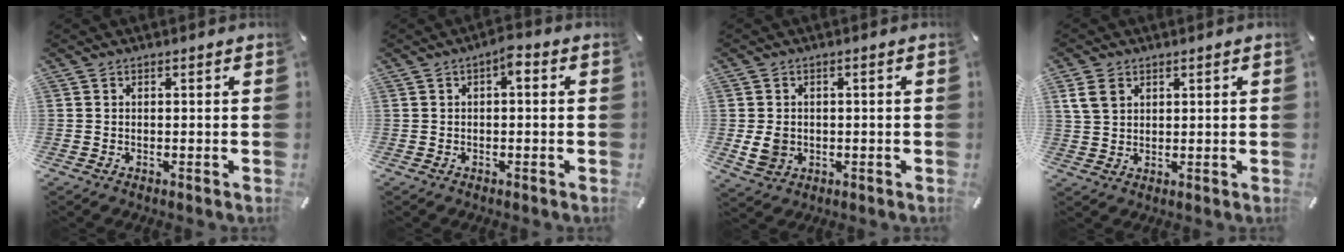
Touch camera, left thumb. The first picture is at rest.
{"total": 2.9, "force": [0.0, 1.3, 2.6], "torque": [-0.046, 0.010, -0.006]}
{"total": 4.6, "force": [-0.6, 4.0, 2.2], "torque": [-0.045, -0.001, -0.011]}
{"total": 4.4, "force": [2.0, 3.5, 1.9], "torque": [-0.044, 0.007, 0.040]}